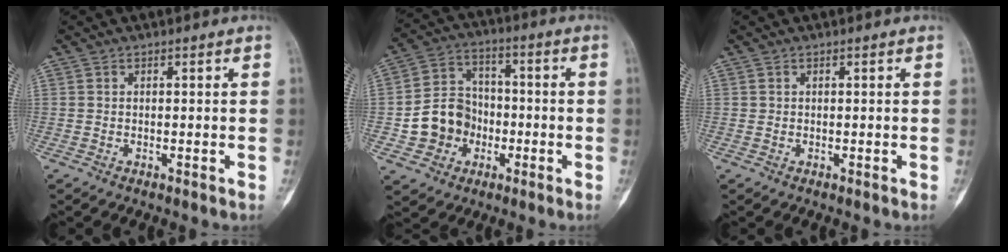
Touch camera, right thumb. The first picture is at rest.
{"total": 11.2, "force": [-2.8, 9.9, 4.4], "torque": [-0.039, 0.034, -0.051]}
{"total": 0.0}